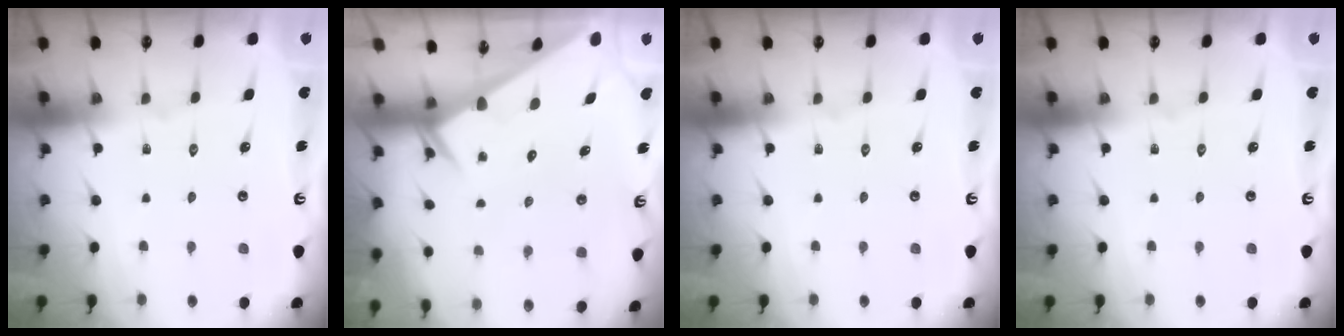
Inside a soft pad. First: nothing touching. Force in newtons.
{"total": 2.5, "press": 2.5, "slide": 0.1}
{"total": 0.0}
{"total": 0.0}